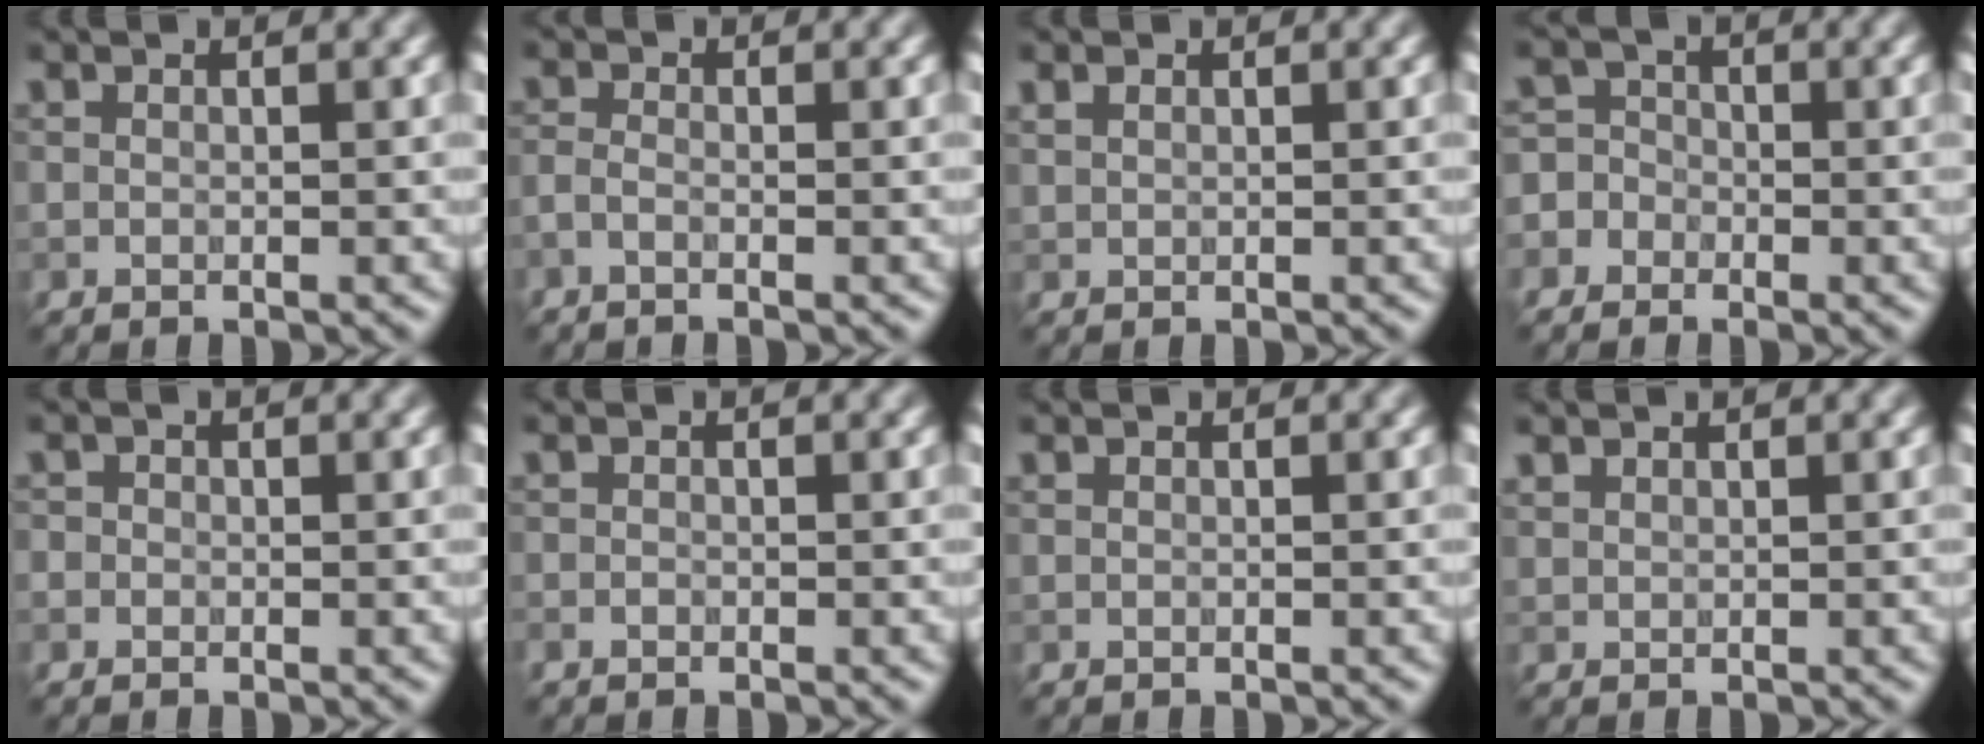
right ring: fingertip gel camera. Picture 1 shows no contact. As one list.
[{"total": 1.1, "force": [-0.8, 0.4, 0.7], "torque": [-0.019, -0.003, -0.020]}, {"total": 0.7, "force": [0.4, 0.5, 0.4], "torque": [-0.010, 0.000, 0.011]}, {"total": 4.5, "force": [-2.3, 3.8, 0.8], "torque": [0.002, 0.010, -0.067]}, {"total": 1.0, "force": [-0.1, 0.9, 0.2], "torque": [0.000, -0.005, -0.007]}, {"total": 0.7, "force": [-0.4, 0.4, 0.3], "torque": [-0.004, -0.002, -0.008]}, {"total": 0.0}, {"total": 0.7, "force": [0.6, 0.3, 0.1], "torque": [-0.004, 0.000, 0.018]}]